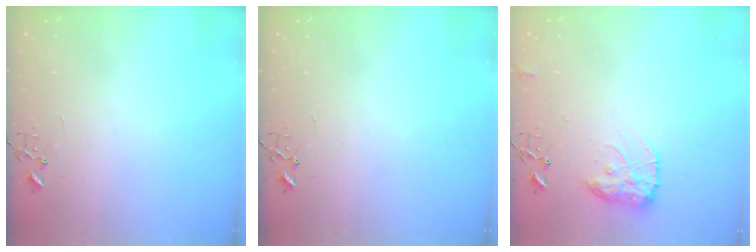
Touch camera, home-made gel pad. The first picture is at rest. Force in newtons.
{"total": 0.0}
{"total": 12.0, "press": 12.0, "slide": 0.1}